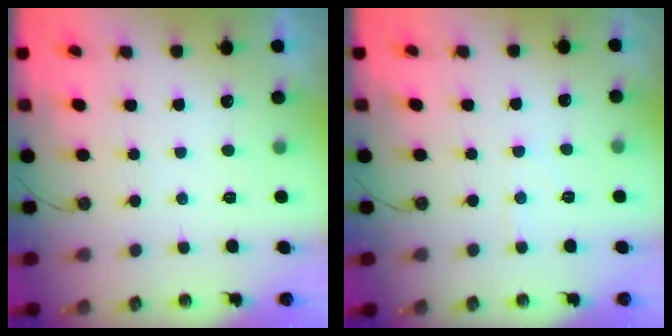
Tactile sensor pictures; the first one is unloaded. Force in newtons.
{"total": 3.9, "press": 3.9, "slide": 0.6}